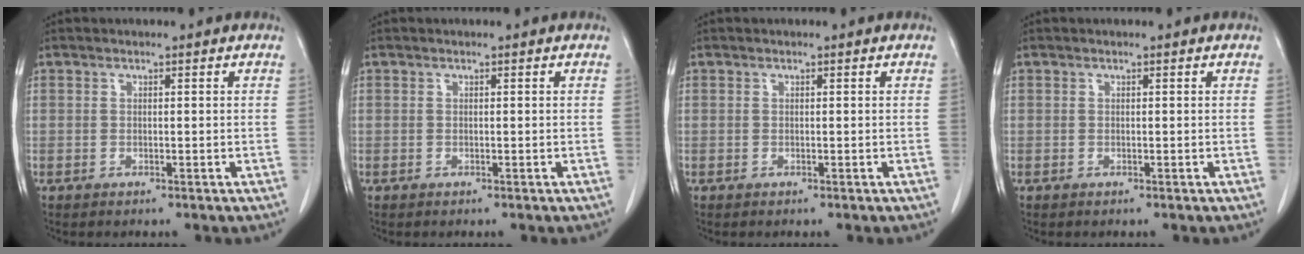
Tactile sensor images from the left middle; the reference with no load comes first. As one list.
[{"total": 0.0}, {"total": 0.0}, {"total": 0.0}]